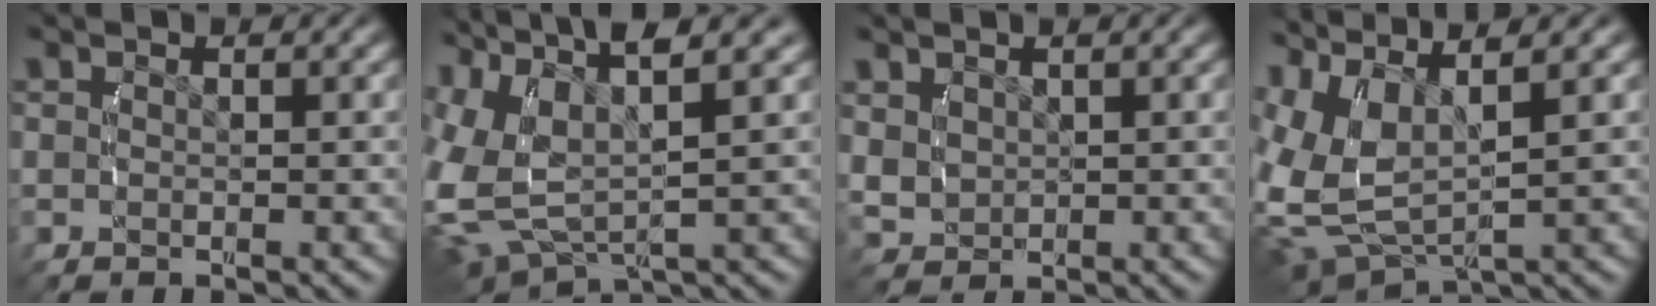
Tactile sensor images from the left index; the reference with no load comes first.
{"total": 11.8, "force": [3.0, 8.6, 7.4], "torque": [-0.187, -0.022, 0.053]}
{"total": 2.8, "force": [0.9, 2.4, 1.2], "torque": [-0.037, -0.012, 0.032]}
{"total": 10.8, "force": [2.0, 8.3, 6.6], "torque": [-0.194, -0.035, 0.041]}